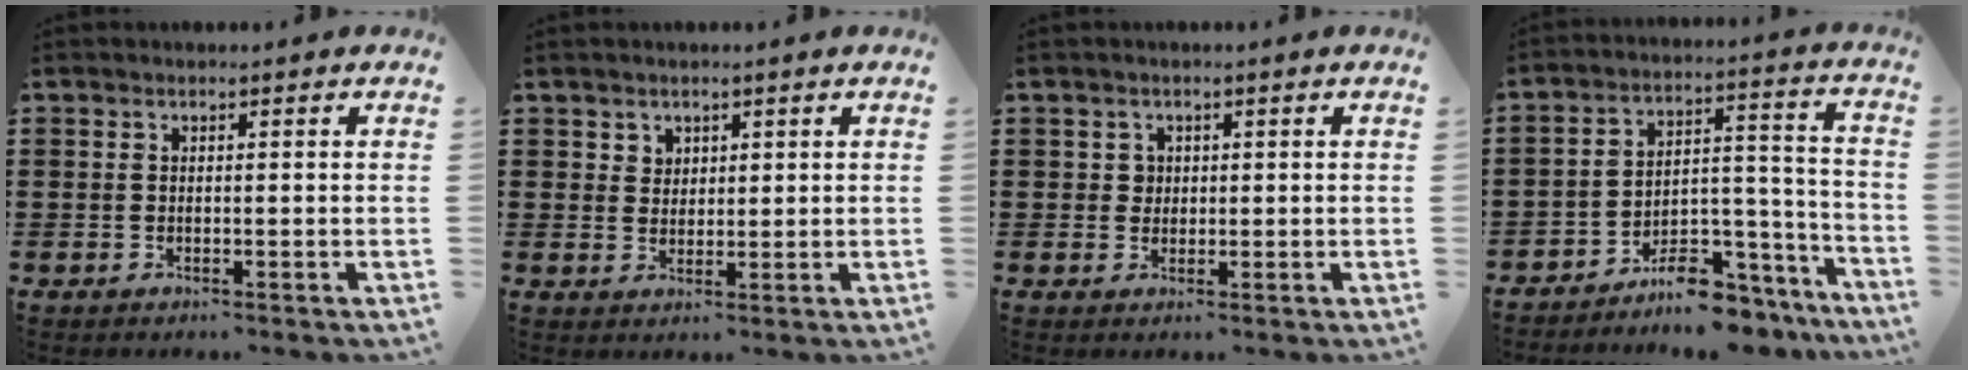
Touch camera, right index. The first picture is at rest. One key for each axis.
{"total": 2.1, "fx": 1.4, "fy": 1.6, "fz": 0.1, "tx": -0.002, "ty": 0.005, "tz": 0.024}
{"total": 1.4, "fx": 0.4, "fy": 1.3, "fz": 0.4, "tx": -0.013, "ty": 0.007, "tz": 0.007}
{"total": 8.5, "fx": -7.8, "fy": 2.0, "fz": 2.6, "tx": -0.029, "ty": 0.032, "tz": -0.147}